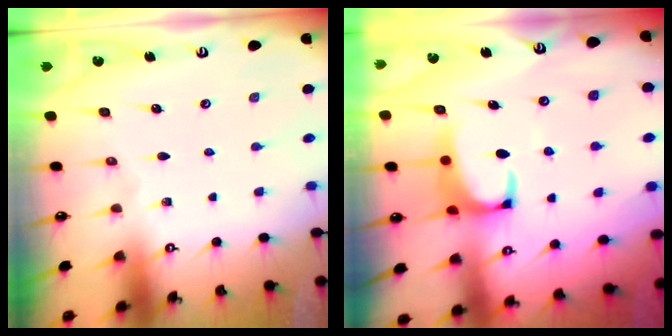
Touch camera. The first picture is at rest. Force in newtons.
{"total": 2.5, "press": 2.3, "slide": 0.9}